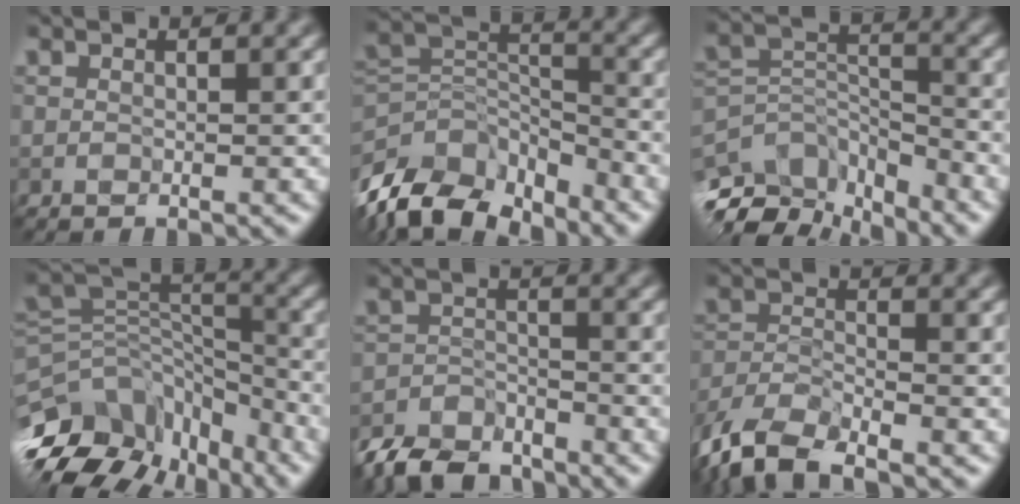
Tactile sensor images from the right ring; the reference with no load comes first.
{"total": 10.7, "force": [-8.8, 4.6, 4.0], "torque": [-0.082, 0.005, -0.158]}
{"total": 8.4, "force": [-7.4, 2.9, 2.6], "torque": [-0.057, -0.009, -0.129]}
{"total": 13.1, "force": [-9.4, 7.3, 5.5], "torque": [-0.122, 0.029, -0.144]}
{"total": 5.9, "force": [-5.7, 1.6, 0.7], "torque": [-0.009, -0.005, -0.101]}
{"total": 6.3, "force": [-5.5, 1.6, 2.5], "torque": [-0.051, -0.006, -0.103]}